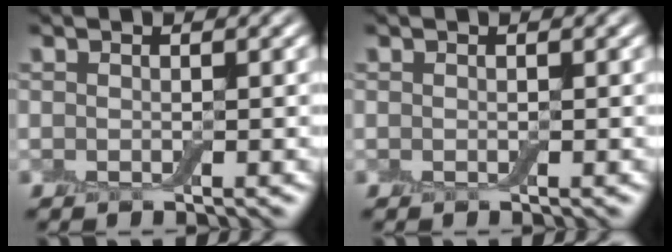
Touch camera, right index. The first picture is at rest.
{"total": 0.0}